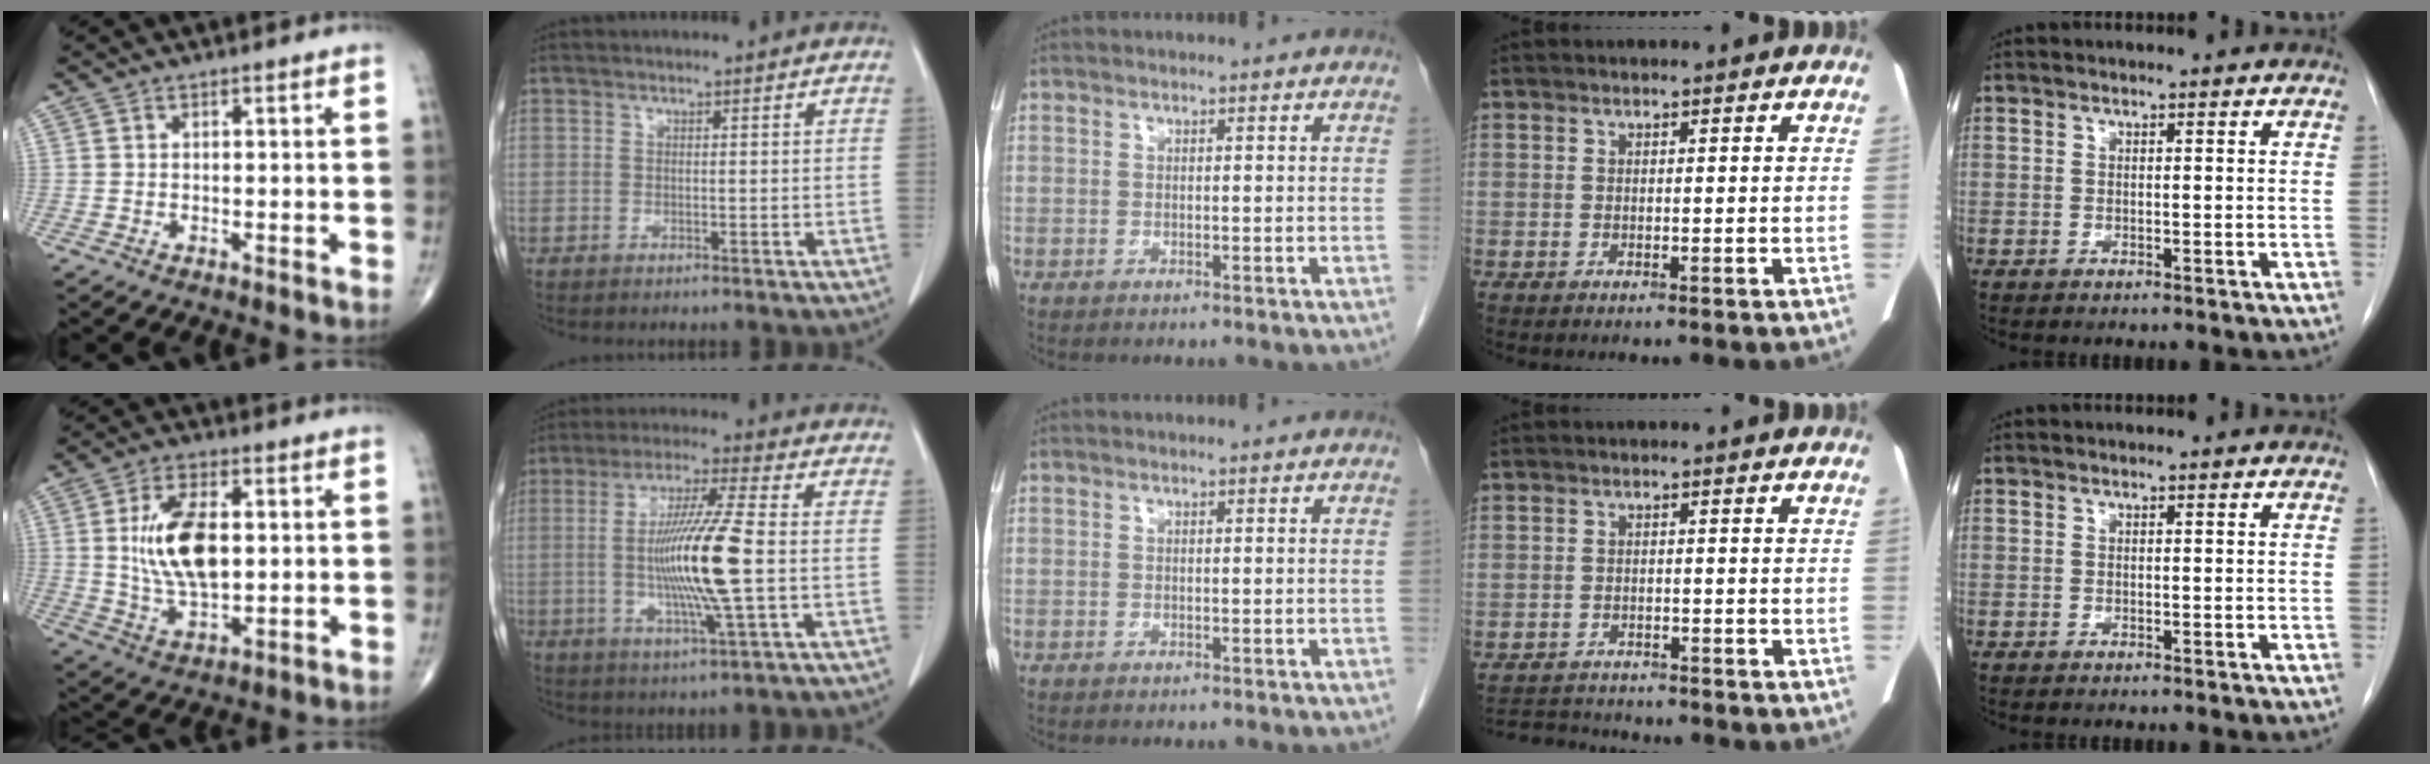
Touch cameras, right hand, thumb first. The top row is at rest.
{"thumb": {"total": 13.2, "force": [1.5, 6.6, 11.4], "torque": [-0.206, -0.006, 0.032]}, "index": {"total": 13.1, "force": [-1.0, -0.3, 13.1], "torque": [-0.255, -0.011, -0.024]}, "ring": {"total": 7.2, "force": [-6.9, 1.2, 1.3], "torque": [-0.028, 0.001, -0.104]}}